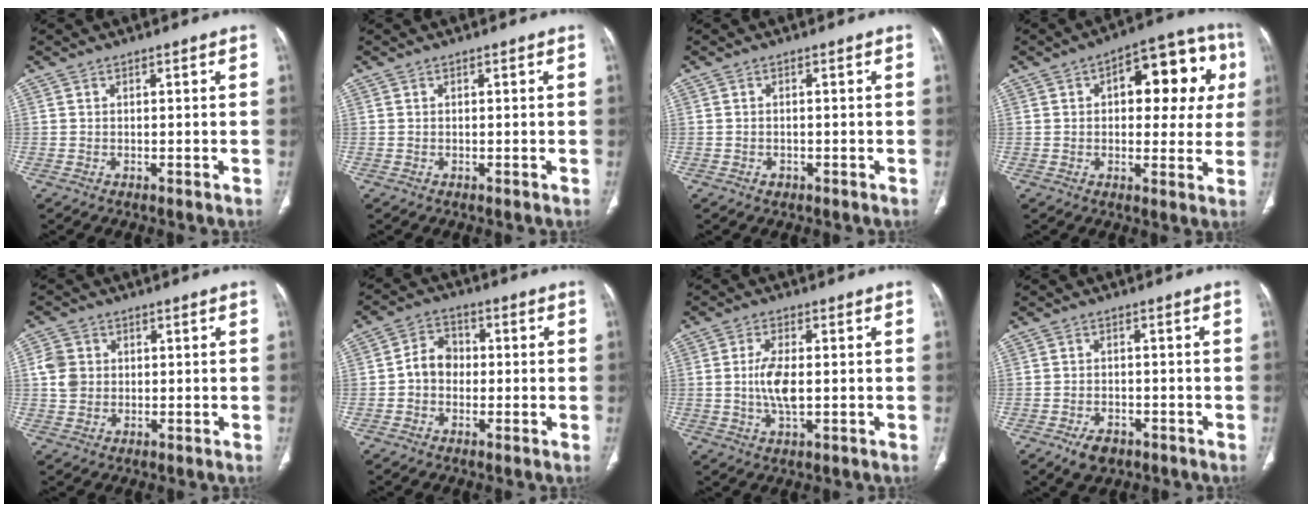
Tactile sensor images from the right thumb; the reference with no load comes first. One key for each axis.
{"total": 0.0}
{"total": 1.0, "fx": -0.5, "fy": 0.8, "fz": 0.4, "tx": -0.005, "ty": 0.004, "tz": -0.006}
{"total": 17.0, "fx": 4.2, "fy": 8.6, "fz": 14.0, "tx": -0.132, "ty": 0.023, "tz": 0.046}
{"total": 4.9, "fx": 0.6, "fy": 4.2, "fz": 2.3, "tx": -0.033, "ty": 0.003, "tz": 0.009}
{"total": 5.8, "fx": -0.6, "fy": 4.8, "fz": 3.2, "tx": -0.035, "ty": 0.021, "tz": -0.023}
{"total": 6.3, "fx": -0.1, "fy": 2.6, "fz": 5.7, "tx": -0.121, "ty": -0.003, "tz": -0.004}
{"total": 4.6, "fx": -2.7, "fy": 2.8, "fz": 2.4, "tx": -0.038, "ty": 0.010, "tz": -0.040}